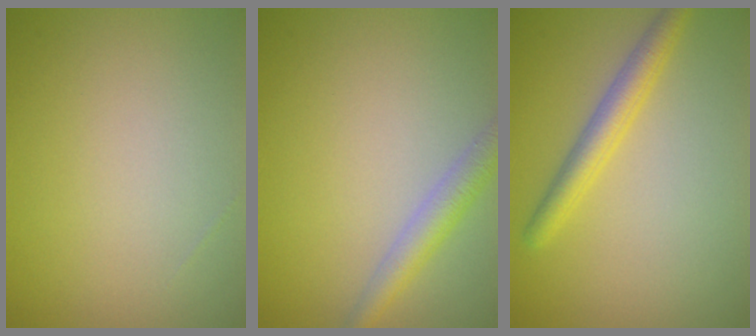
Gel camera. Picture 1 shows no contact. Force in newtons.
{"total": 2.8, "press": 2.8, "slide": 0.1}
{"total": 2.9, "press": 2.9, "slide": 0.2}